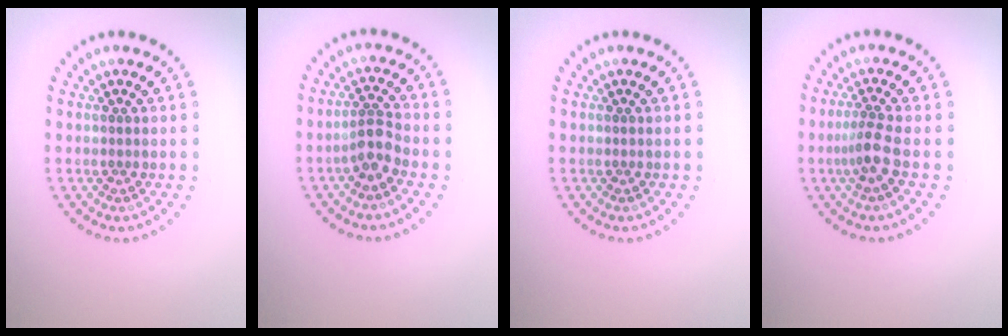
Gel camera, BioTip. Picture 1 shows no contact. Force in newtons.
{"total": 2.5, "press": 2.0, "slide": 1.5}
{"total": 0.0}
{"total": 2.2, "press": 1.7, "slide": 1.4}